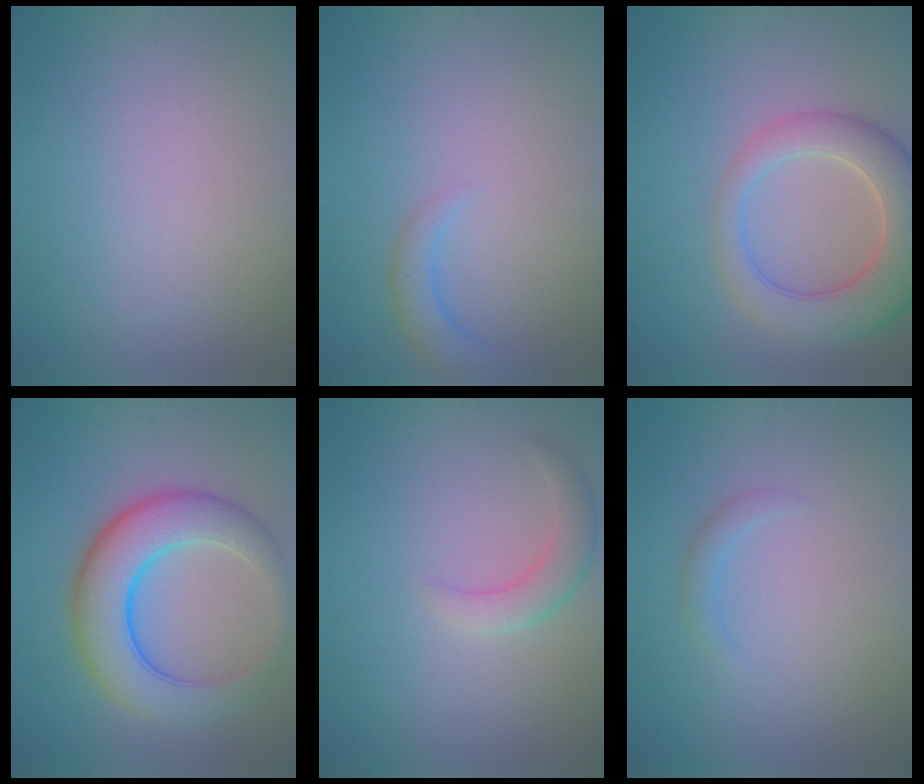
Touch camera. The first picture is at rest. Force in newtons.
{"total": 2.3, "press": 2.3, "slide": 0.3}
{"total": 7.4, "press": 7.4, "slide": 0.7}
{"total": 8.1, "press": 8.1, "slide": 0.2}
{"total": 2.5, "press": 2.5, "slide": 0.2}
{"total": 1.2, "press": 1.2, "slide": 0.1}